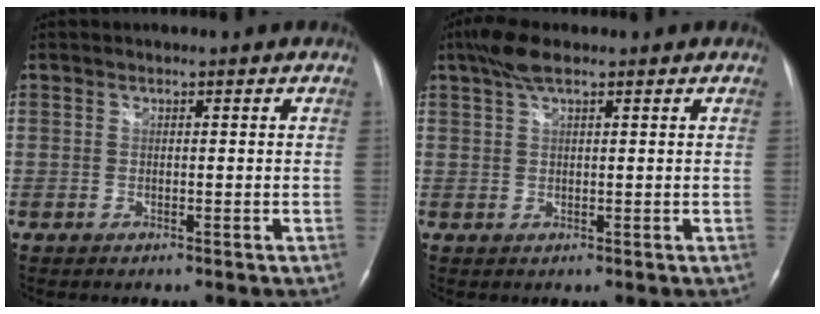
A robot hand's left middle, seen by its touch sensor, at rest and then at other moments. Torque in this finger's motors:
{"motor_torque": [0.35, -0.22, 0.01, 0.04]}